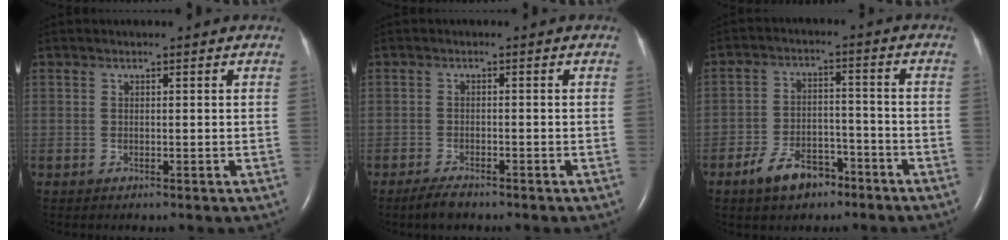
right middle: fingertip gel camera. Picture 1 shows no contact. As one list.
[{"total": 2.7, "force": [-2.2, 0.6, 1.4], "torque": [-0.037, -0.006, -0.037]}, {"total": 7.3, "force": [-5.0, 3.9, 3.8], "torque": [-0.079, 0.011, -0.078]}]